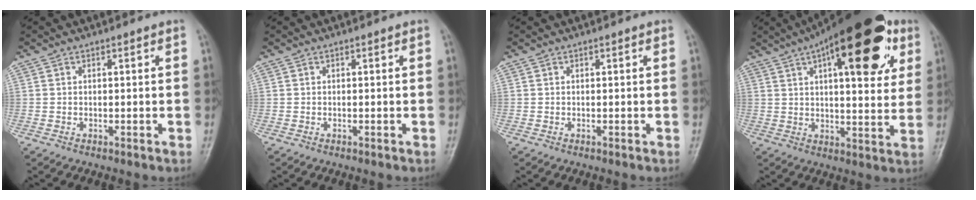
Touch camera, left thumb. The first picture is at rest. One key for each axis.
{"total": 0.0}
{"total": 0.0}
{"total": 25.1, "fx": 11.3, "fy": 9.6, "fz": 20.3, "tx": -0.269, "ty": 0.000, "tz": 0.160}